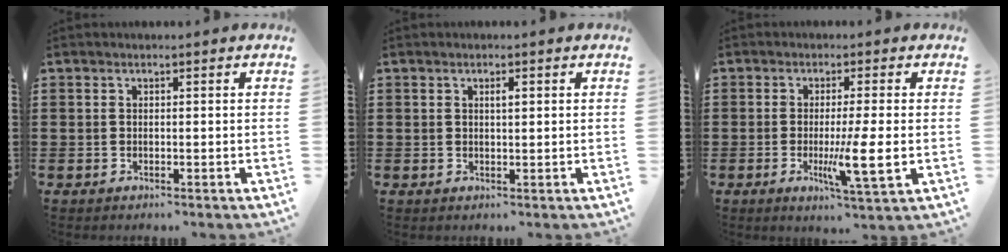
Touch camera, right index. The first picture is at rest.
{"total": 1.3, "force": [0.4, 0.3, 1.1], "torque": [-0.021, 0.004, 0.005]}
{"total": 7.4, "force": [-1.2, 0.2, 7.3], "torque": [-0.130, -0.018, -0.021]}